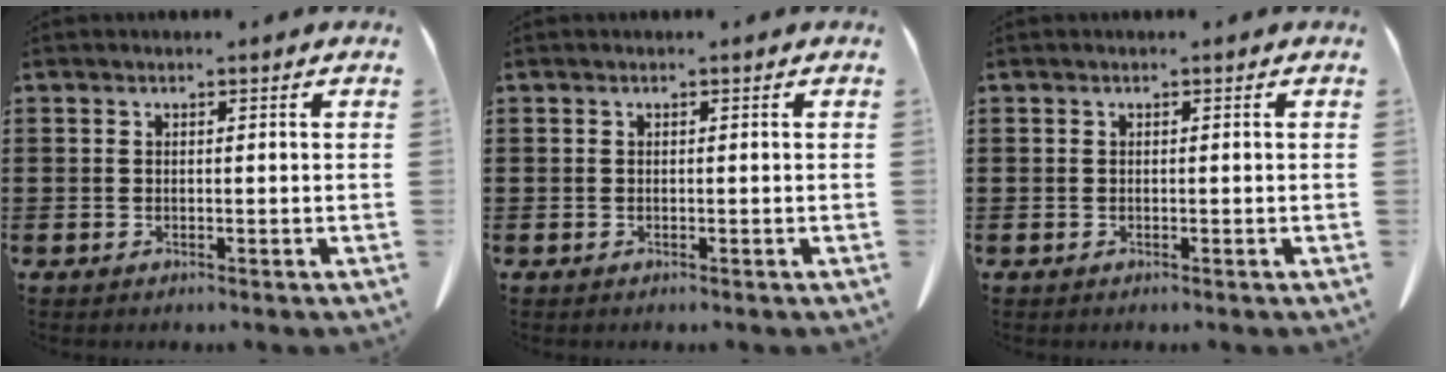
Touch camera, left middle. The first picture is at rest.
{"total": 0.0}
{"total": 0.0}